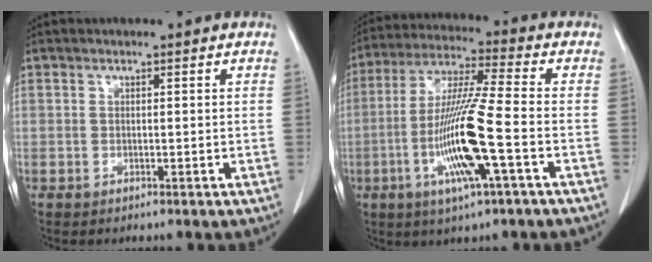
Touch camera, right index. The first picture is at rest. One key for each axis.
{"total": 14.0, "fx": -4.0, "fy": 0.0, "fz": 13.4, "tx": -0.272, "ty": -0.012, "tz": -0.081}